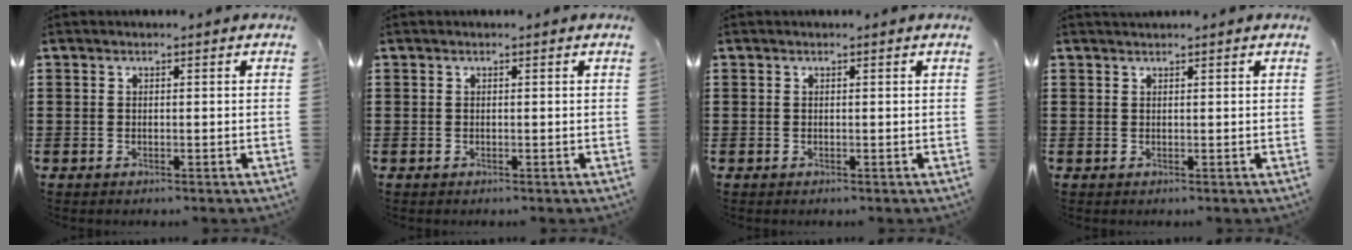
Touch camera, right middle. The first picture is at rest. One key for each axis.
{"total": 0.0}
{"total": 0.0}
{"total": 0.7, "fx": 0.7, "fy": 0.0, "fz": 0.1, "tx": -0.003, "ty": -0.002, "tz": 0.013}